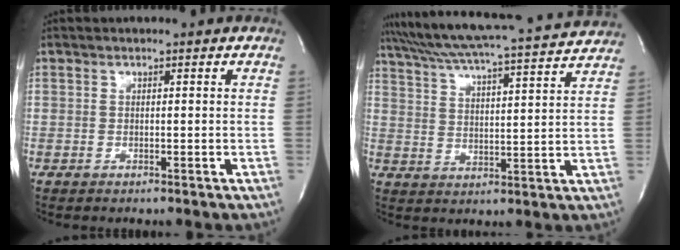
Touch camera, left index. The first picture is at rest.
{"total": 19.5, "force": [17.9, -0.2, 7.8], "torque": [-0.143, -0.002, 0.251]}